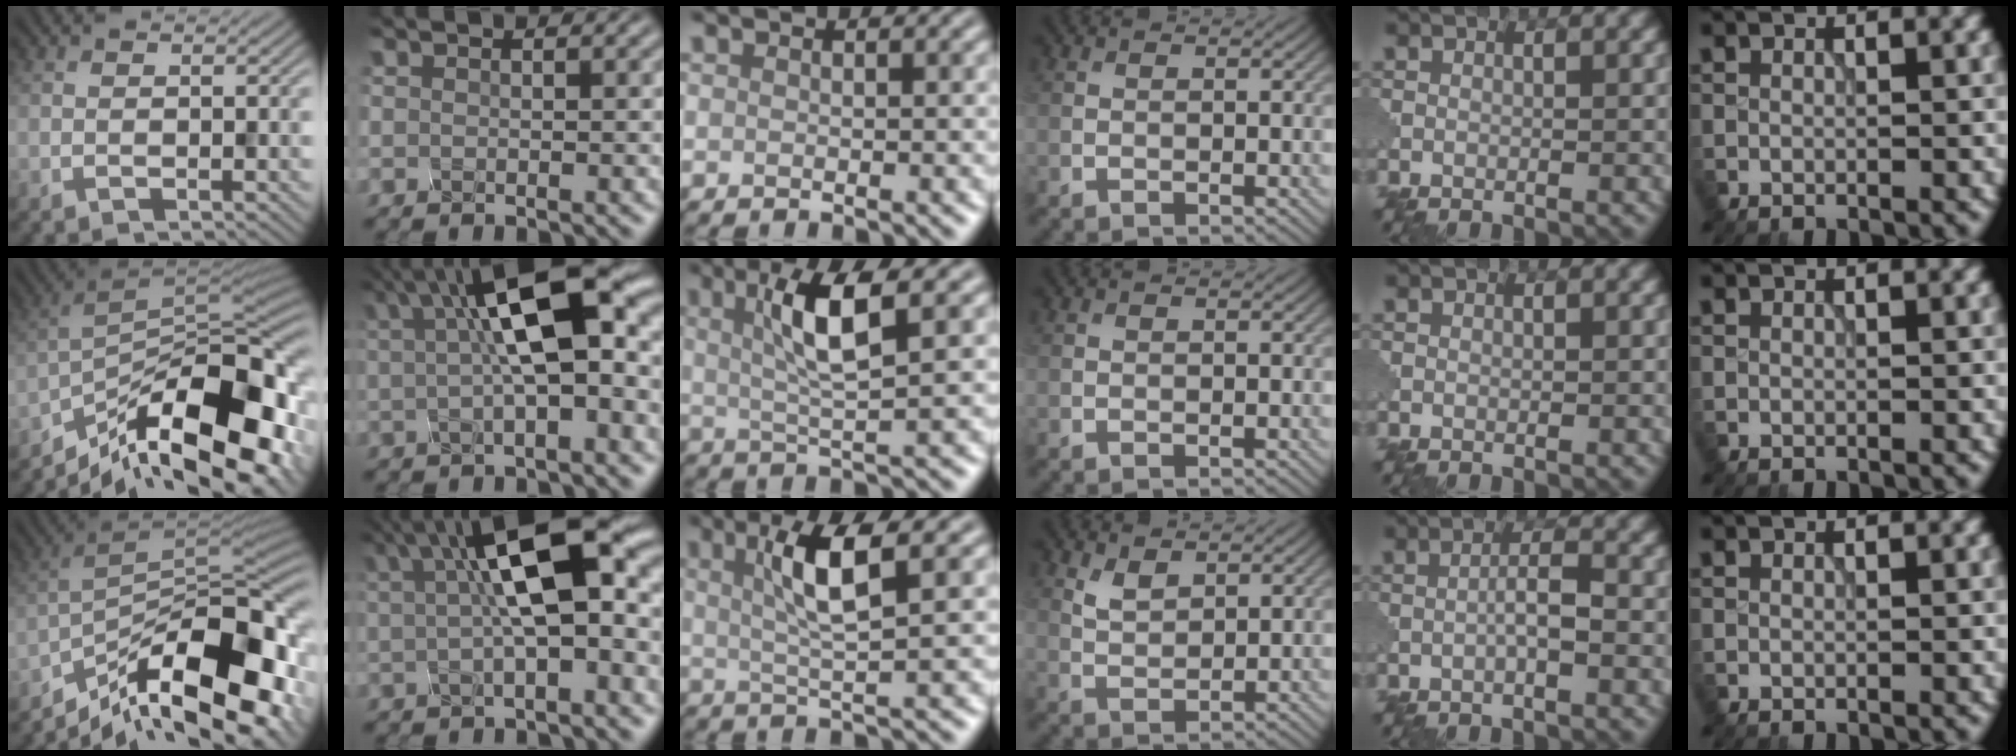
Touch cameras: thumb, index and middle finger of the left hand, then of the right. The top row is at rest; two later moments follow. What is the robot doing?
{"motion": "assemble", "object": "glue stick"}